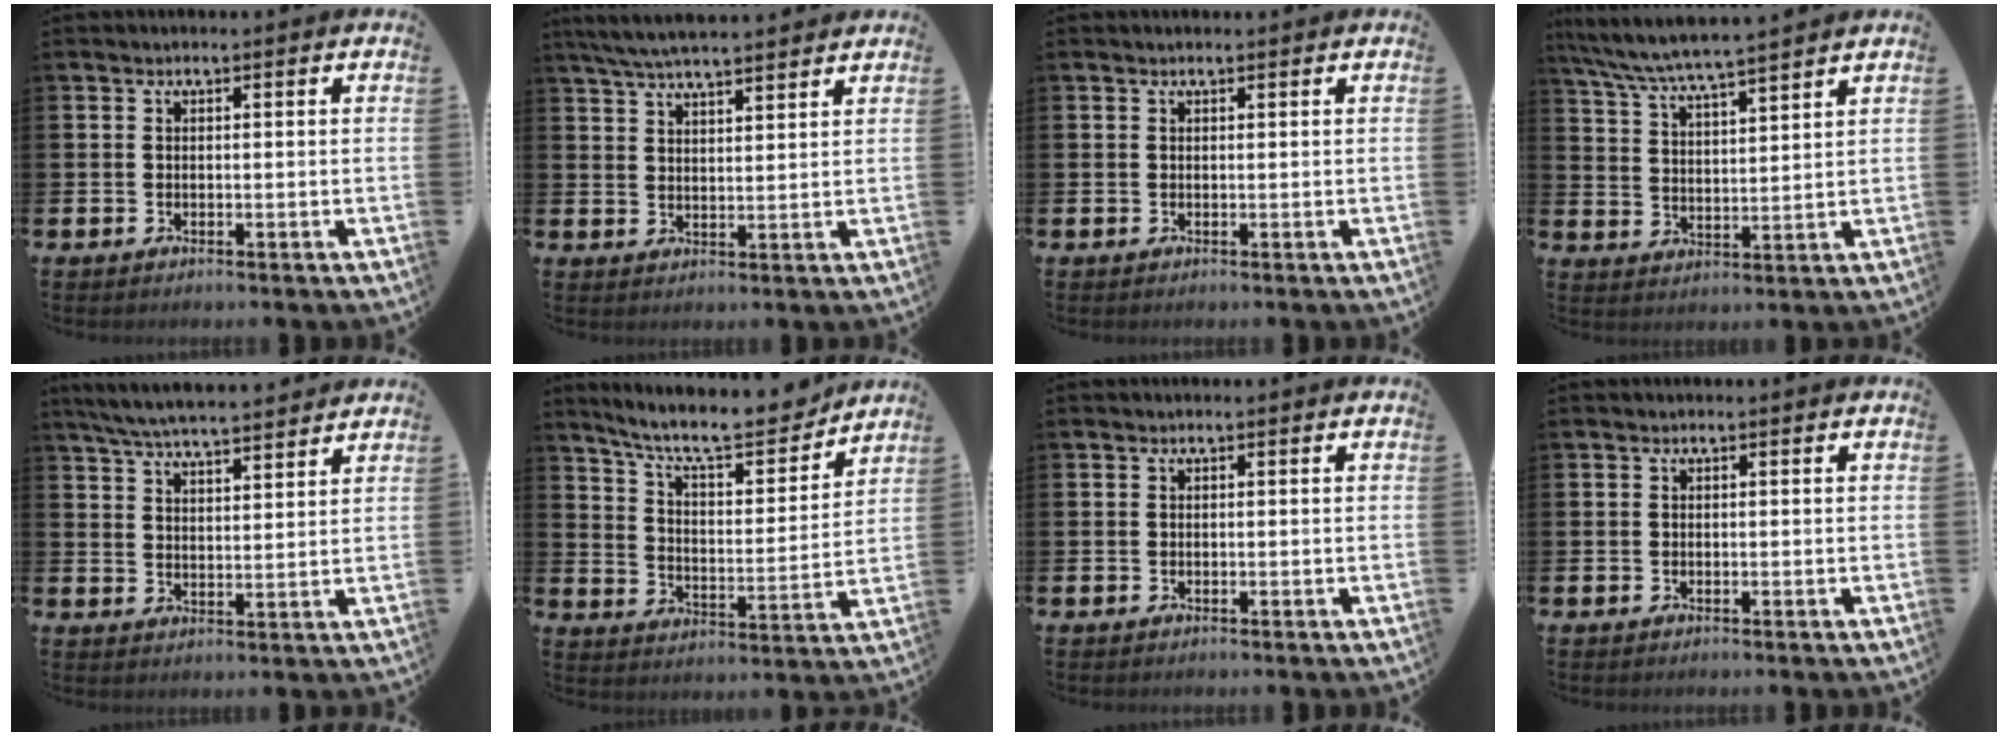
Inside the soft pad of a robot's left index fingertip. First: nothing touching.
{"total": 5.6, "force": [5.3, 0.4, 1.6], "torque": [-0.043, -0.021, 0.097]}
{"total": 0.0}
{"total": 6.4, "force": [6.2, -0.1, 1.6], "torque": [-0.057, -0.036, 0.109]}
{"total": 6.0, "force": [5.9, 0.2, 1.4], "torque": [-0.049, -0.031, 0.106]}
{"total": 10.8, "force": [9.7, 2.2, 4.1], "torque": [-0.107, -0.063, 0.167]}
{"total": 0.0}
{"total": 0.0}